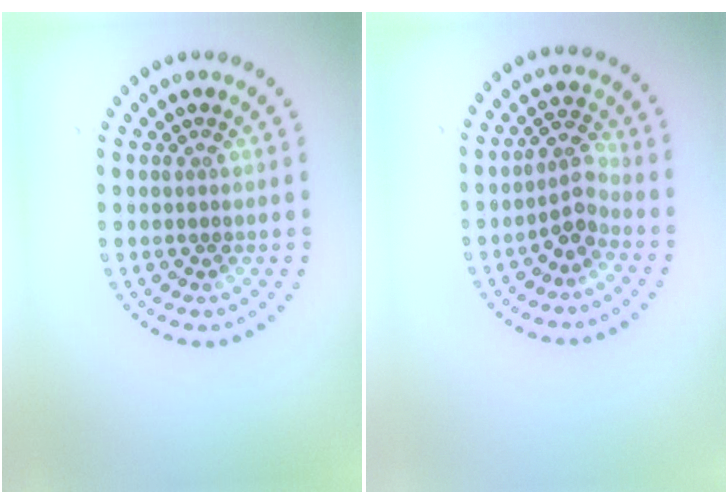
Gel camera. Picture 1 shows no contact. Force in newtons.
{"total": 2.5, "press": 1.9, "slide": 1.6}